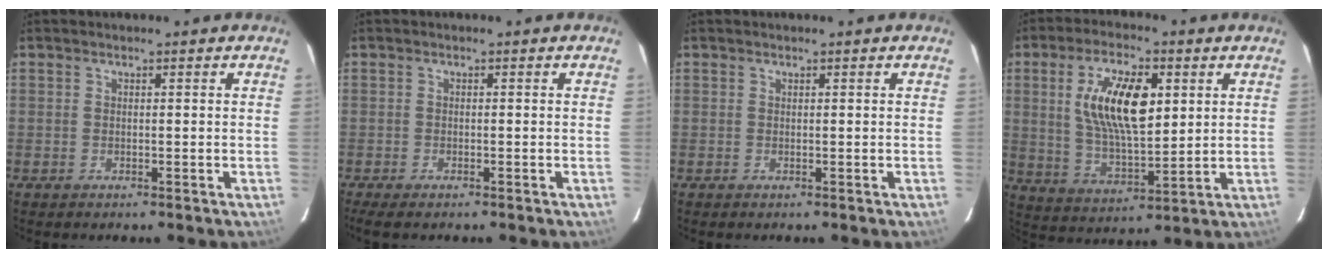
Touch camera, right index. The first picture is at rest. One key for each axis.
{"total": 3.0, "fx": -2.4, "fy": 0.5, "fz": 1.8, "tx": -0.043, "ty": -0.014, "tz": -0.041}
{"total": 0.0}
{"total": 14.3, "fx": 3.8, "fy": 5.9, "fz": 12.5, "tx": -0.232, "ty": 0.006, "tz": 0.076}